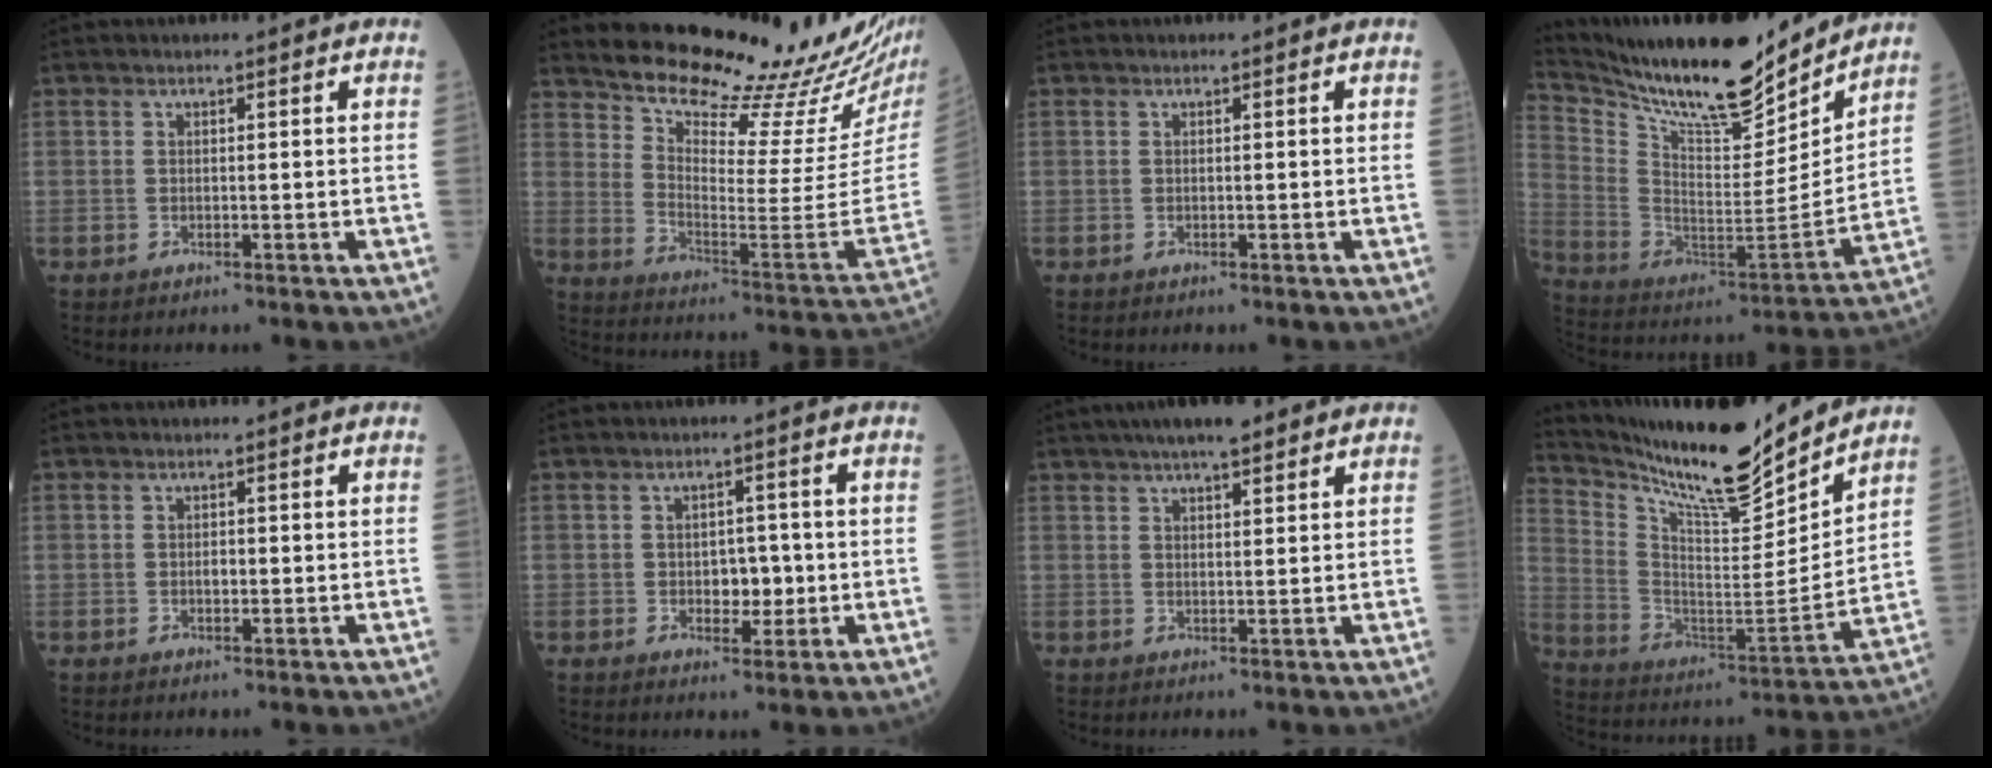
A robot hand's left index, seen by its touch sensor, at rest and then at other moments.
{"total": 21.8, "force": [20.0, 0.3, 8.6], "torque": [-0.150, -0.112, 0.268]}
{"total": 0.0}
{"total": 22.2, "force": [19.5, 3.8, 9.9], "torque": [-0.187, -0.029, 0.320]}
{"total": 0.9, "force": [-0.4, 0.5, 0.7], "torque": [-0.012, -0.002, -0.007]}
{"total": 3.7, "force": [-0.7, 2.4, 2.7], "torque": [-0.031, 0.003, -0.009]}
{"total": 7.0, "force": [5.2, 1.3, 4.4], "torque": [-0.064, 0.025, 0.080]}
{"total": 18.3, "force": [16.4, 2.0, 7.7], "torque": [-0.154, -0.027, 0.276]}